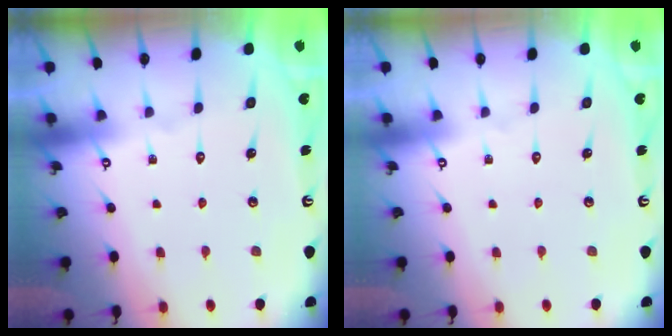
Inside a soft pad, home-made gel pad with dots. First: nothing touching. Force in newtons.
{"total": 0.0}